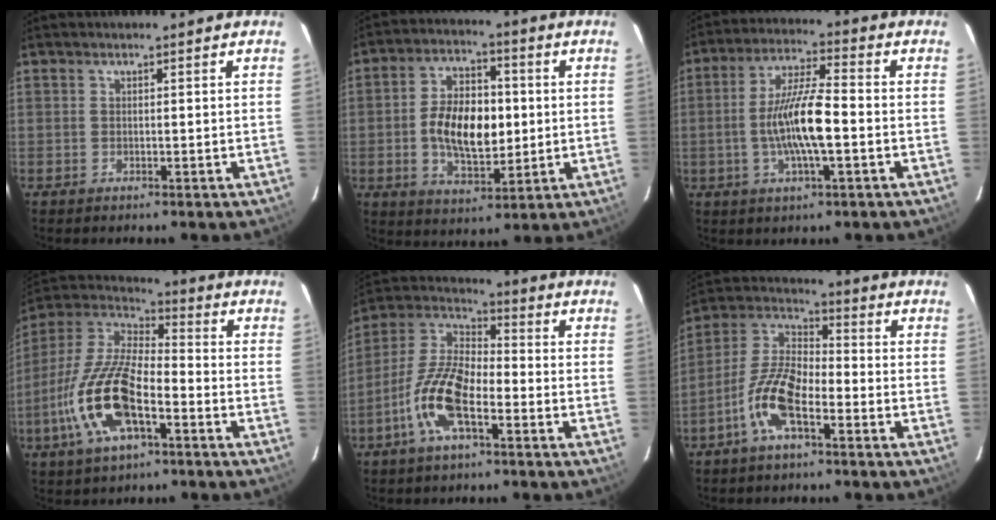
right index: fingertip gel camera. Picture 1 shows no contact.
{"total": 12.8, "force": [-0.5, 7.0, 10.7], "torque": [-0.197, 0.013, -0.003]}
{"total": 11.6, "force": [-2.2, 2.1, 11.1], "torque": [-0.217, 0.002, -0.042]}
{"total": 17.8, "force": [-7.0, 6.9, 14.8], "torque": [-0.315, -0.011, -0.140]}
{"total": 13.0, "force": [-5.5, 5.0, 10.7], "torque": [-0.228, 0.003, -0.113]}
{"total": 11.1, "force": [-5.4, 4.1, 8.8], "torque": [-0.194, 0.007, -0.110]}